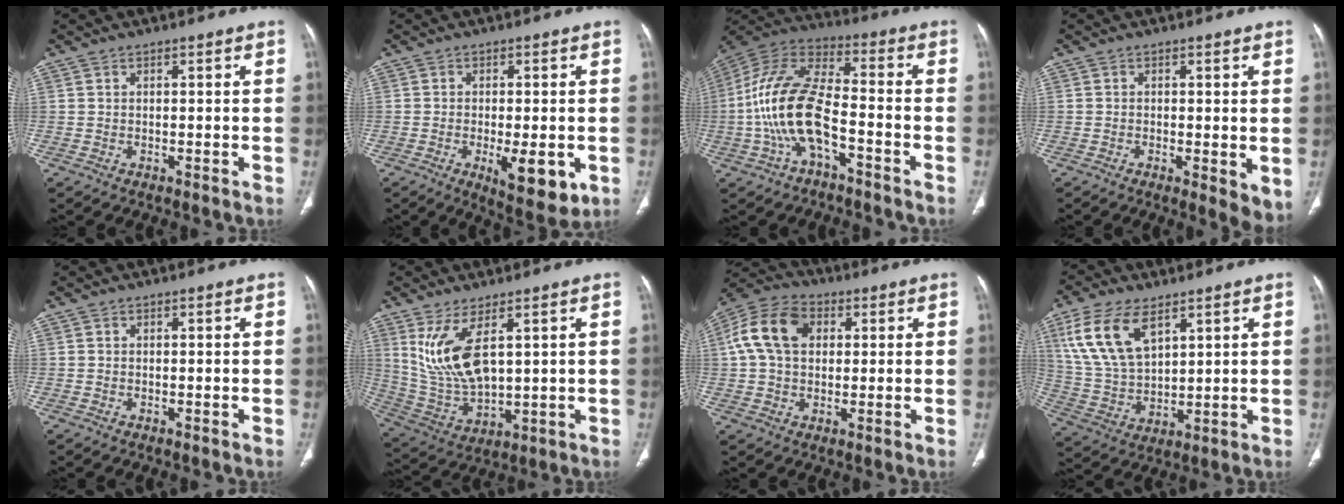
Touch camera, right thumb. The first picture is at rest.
{"total": 9.5, "force": [-2.7, 3.5, 8.3], "torque": [-0.107, -0.016, -0.034]}
{"total": 16.0, "force": [-4.7, 7.4, 13.4], "torque": [-0.278, 0.049, -0.091]}
{"total": 5.0, "force": [-0.7, 1.7, 4.6], "torque": [-0.063, -0.015, -0.013]}
{"total": 0.0}
{"total": 12.1, "force": [4.4, 5.2, 9.9], "torque": [-0.198, -0.028, 0.108]}
{"total": 12.4, "force": [2.7, 8.7, 8.4], "torque": [-0.150, 0.022, 0.038]}
{"total": 14.2, "force": [6.9, 7.5, 9.9], "torque": [-0.192, -0.018, 0.145]}